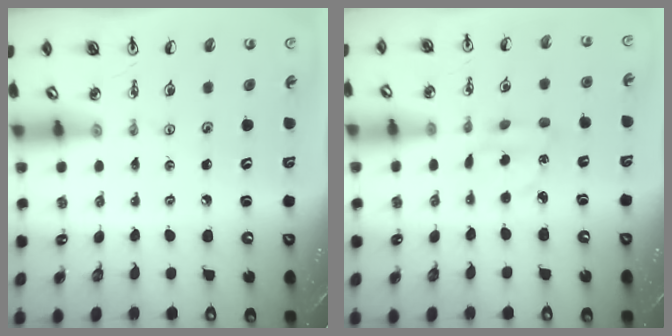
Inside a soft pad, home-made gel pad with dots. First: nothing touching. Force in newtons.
{"total": 2.9, "press": 2.9, "slide": 0.6}